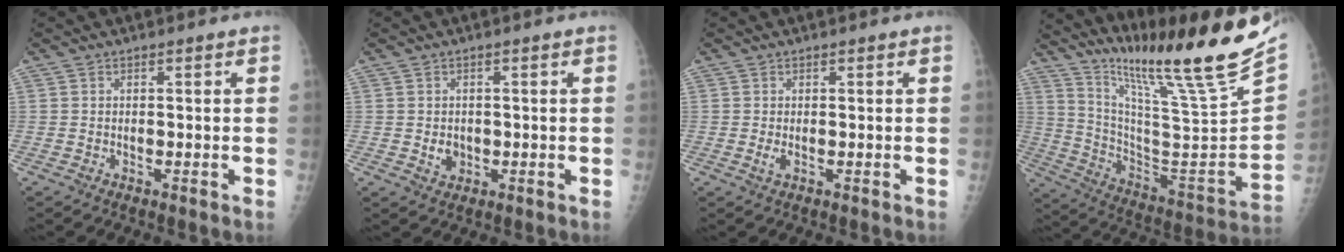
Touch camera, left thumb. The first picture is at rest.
{"total": 2.5, "force": [-0.1, 2.1, 1.3], "torque": [-0.010, -0.001, 0.006]}
{"total": 2.0, "force": [0.5, 0.9, 1.7], "torque": [-0.028, -0.001, 0.010]}
{"total": 27.6, "force": [22.5, 0.4, 16.0], "torque": [-0.236, -0.149, 0.359]}